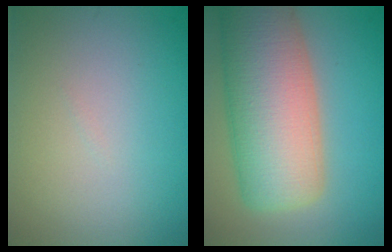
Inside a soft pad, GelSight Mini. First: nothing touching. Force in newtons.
{"total": 12.7, "press": 12.7, "slide": 1.0}